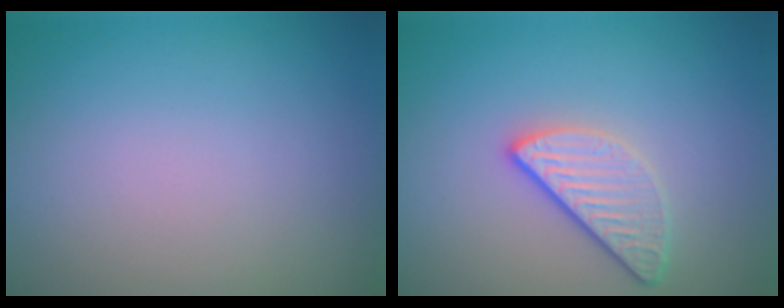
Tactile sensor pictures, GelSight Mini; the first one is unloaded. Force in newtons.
{"total": 3.2, "press": 2.6, "slide": 1.9}